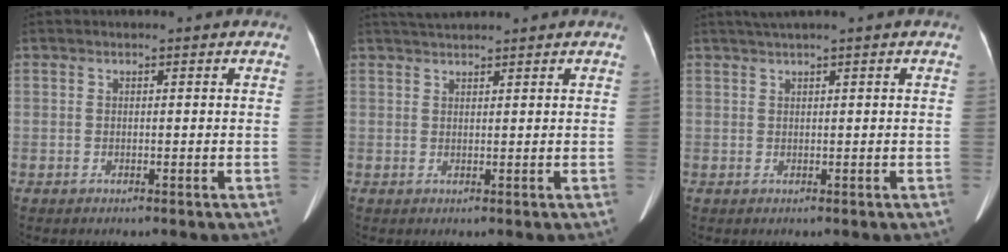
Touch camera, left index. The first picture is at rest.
{"total": 2.8, "force": [2.7, -0.2, 0.8], "torque": [-0.013, 0.019, 0.051]}
{"total": 1.3, "force": [0.9, -0.1, 0.9], "torque": [-0.019, 0.019, 0.024]}